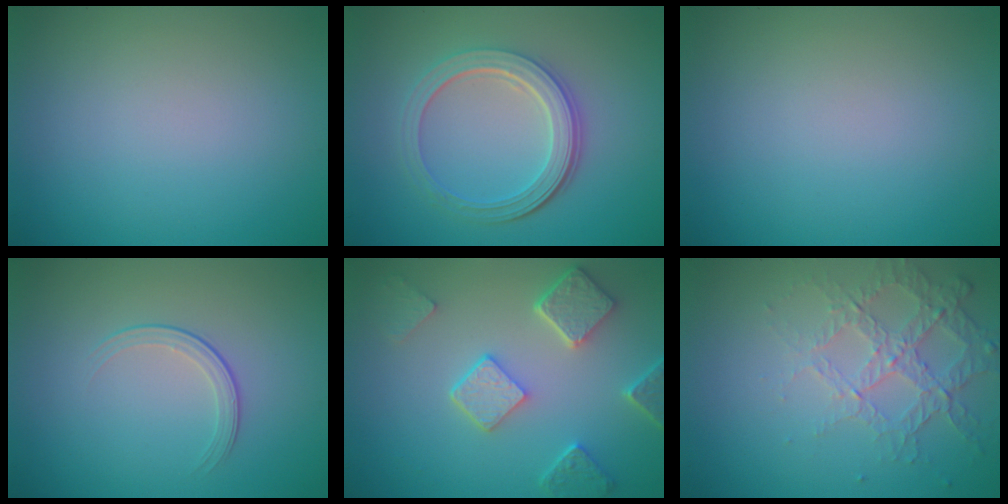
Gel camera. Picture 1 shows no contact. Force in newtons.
{"total": 4.7, "press": 3.6, "slide": 3.1}
{"total": 0.0}
{"total": 1.7, "press": 0.9, "slide": 1.4}
{"total": 4.8, "press": 3.7, "slide": 3.0}
{"total": 4.3, "press": 2.8, "slide": 3.3}